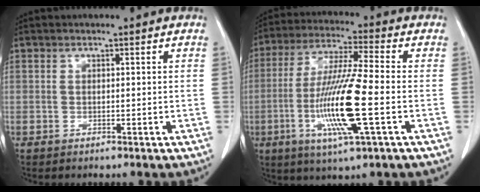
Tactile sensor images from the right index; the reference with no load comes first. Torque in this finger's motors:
{"motor_torque": [2.02, -0.12, 0.81, 0.21]}